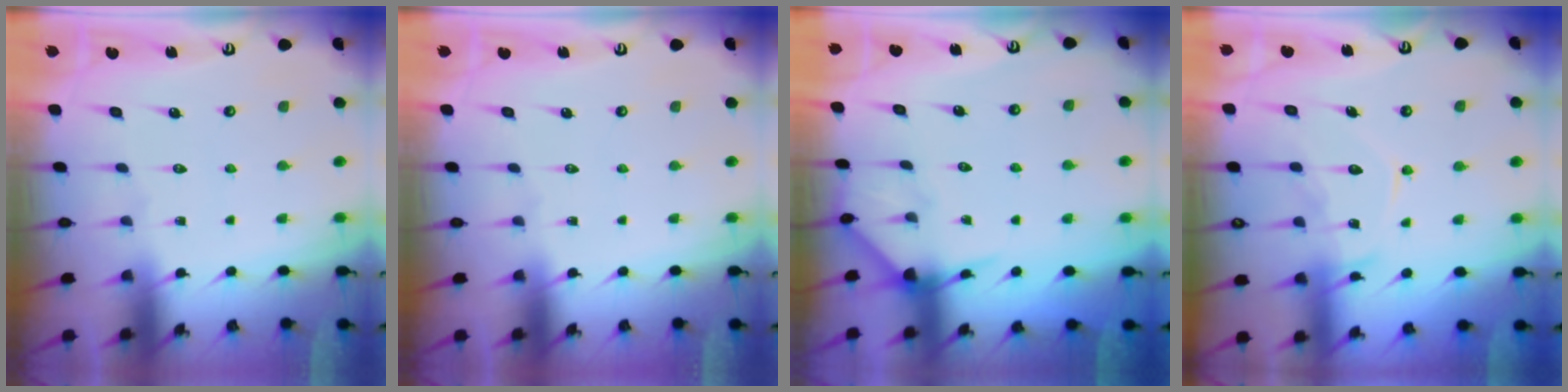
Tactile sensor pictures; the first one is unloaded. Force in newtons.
{"total": 0.0}
{"total": 5.8, "press": 5.8, "slide": 0.4}
{"total": 13.7, "press": 13.6, "slide": 1.1}